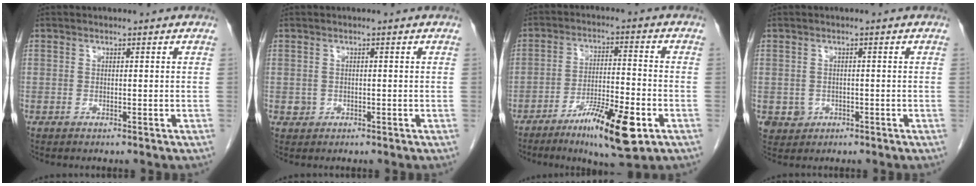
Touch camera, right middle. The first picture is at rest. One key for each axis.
{"total": 1.0, "fx": -0.2, "fy": 1.0, "fz": 0.1, "tx": -0.001, "ty": 0.003, "tz": -0.001}
{"total": 11.6, "fx": -6.1, "fy": 1.5, "fz": 9.8, "tx": -0.164, "ty": -0.016, "tz": -0.098}
{"total": 2.6, "fx": -0.7, "fy": 2.4, "fz": 0.4, "tx": -0.005, "ty": 0.005, "tz": -0.004}